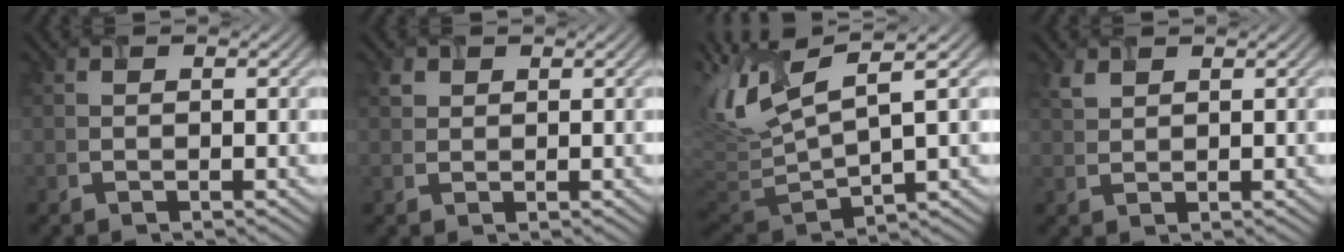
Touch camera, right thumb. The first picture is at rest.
{"total": 0.7, "force": [0.5, 0.5, 0.0], "torque": [-0.001, 0.006, 0.014]}
{"total": 9.7, "force": [3.1, 2.7, 8.8], "torque": [-0.214, 0.014, 0.067]}
{"total": 1.3, "force": [1.1, 0.5, 0.5], "torque": [-0.020, 0.008, 0.031]}